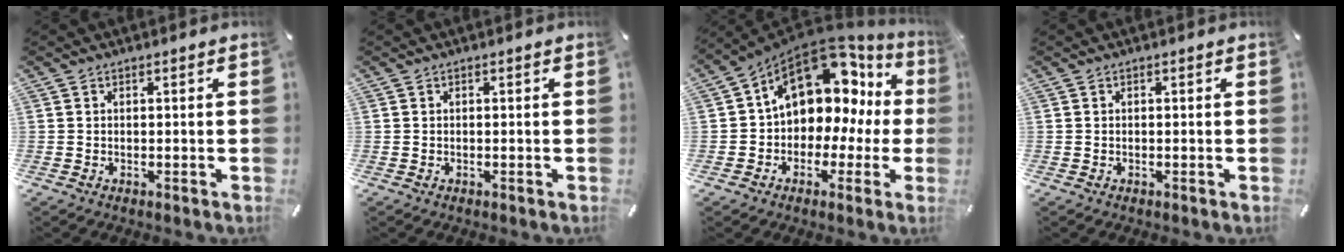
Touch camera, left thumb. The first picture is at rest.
{"total": 0.0}
{"total": 14.2, "force": [6.4, 9.7, 8.1], "torque": [-0.118, -0.057, 0.110]}
{"total": 0.0}